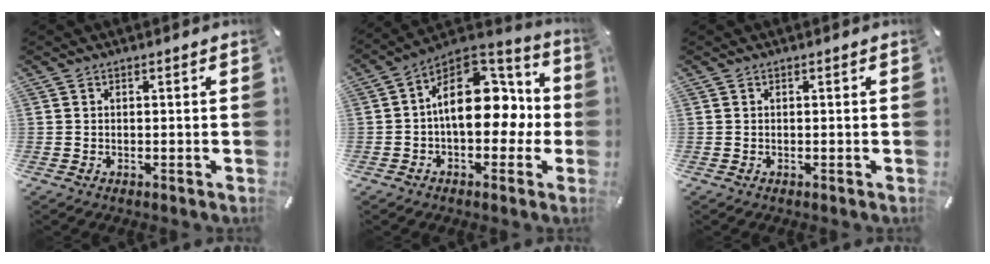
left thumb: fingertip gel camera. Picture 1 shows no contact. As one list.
[{"total": 18.5, "force": [1.8, 12.2, 13.7], "torque": [-0.205, -0.009, 0.036]}, {"total": 0.0}]